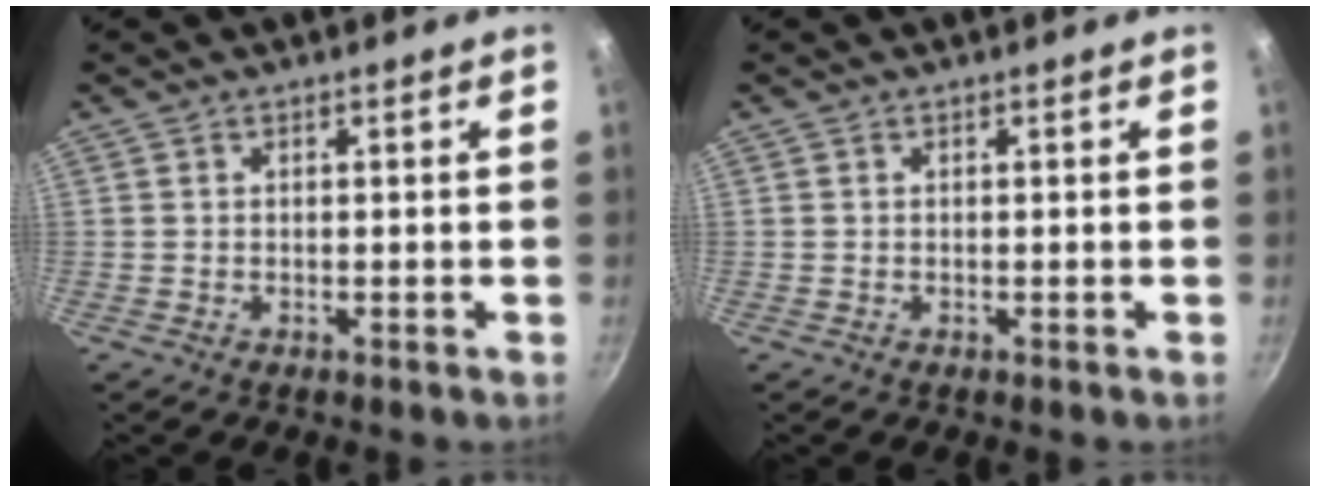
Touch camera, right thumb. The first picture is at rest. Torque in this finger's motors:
{"motor_torque": [0.00, 0.00, -0.05, 0.05, 0.00]}